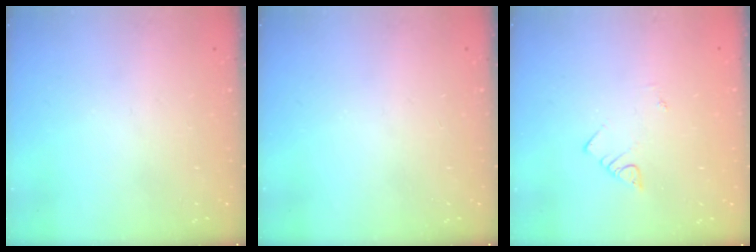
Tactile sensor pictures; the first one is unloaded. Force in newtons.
{"total": 0.0}
{"total": 2.2, "press": 2.2, "slide": 0.3}